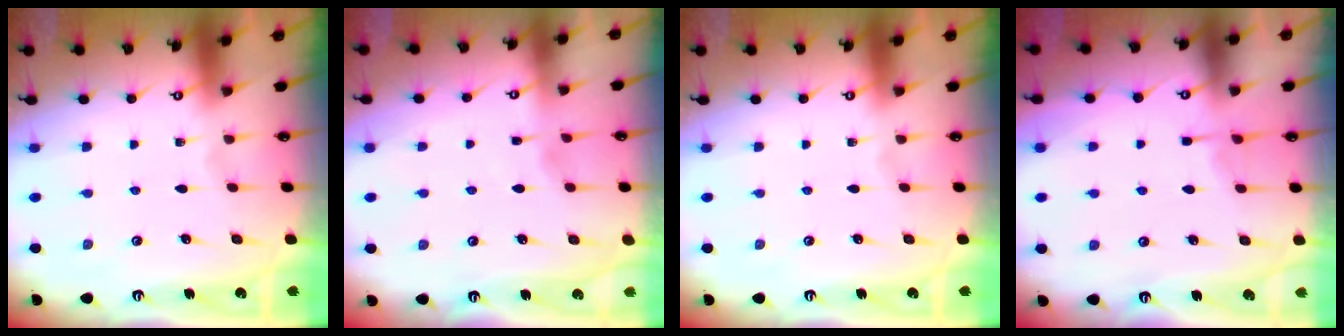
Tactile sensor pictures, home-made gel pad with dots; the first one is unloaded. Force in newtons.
{"total": 1.9, "press": 1.9, "slide": 0.4}
{"total": 0.0}
{"total": 3.0, "press": 3.0, "slide": 0.5}